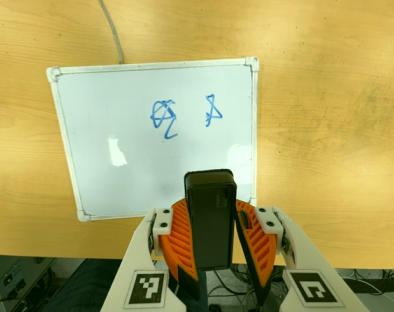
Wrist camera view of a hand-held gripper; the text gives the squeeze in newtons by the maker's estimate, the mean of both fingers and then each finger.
{"total": 7.7, "left": 8.7, "right": 6.8}